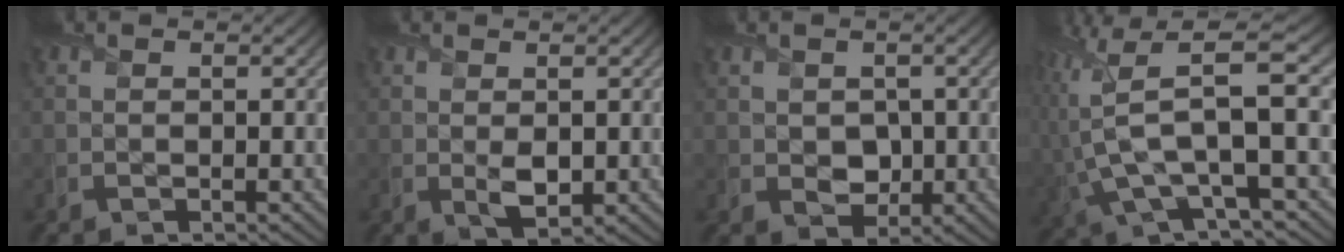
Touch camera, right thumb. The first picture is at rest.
{"total": 2.4, "force": [0.1, 1.2, 2.1], "torque": [-0.041, -0.006, 0.008]}
{"total": 3.2, "force": [0.1, 2.6, 1.9], "torque": [-0.043, -0.010, 0.005]}
{"total": 11.6, "force": [-1.4, 3.9, 10.8], "torque": [-0.233, 0.003, -0.027]}